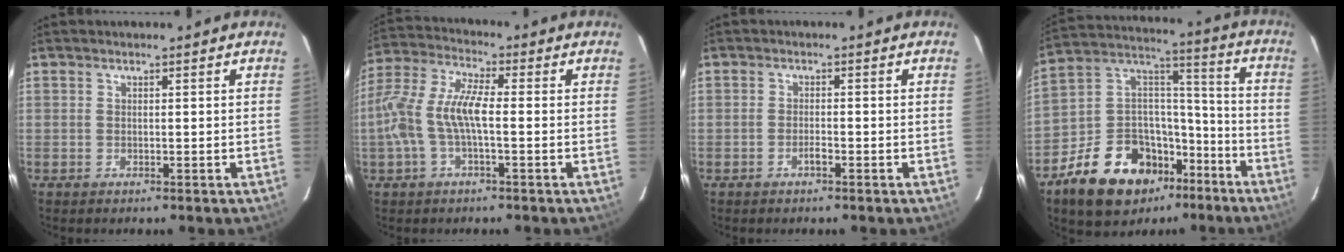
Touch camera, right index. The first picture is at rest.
{"total": 10.7, "force": [-1.5, 3.2, 10.1], "torque": [-0.221, 0.011, -0.031]}
{"total": 1.6, "force": [-1.0, 0.4, 1.1], "torque": [-0.026, 0.003, -0.020]}
{"total": 21.2, "force": [-12.5, 13.2, 10.9], "torque": [-0.232, 0.055, -0.187]}